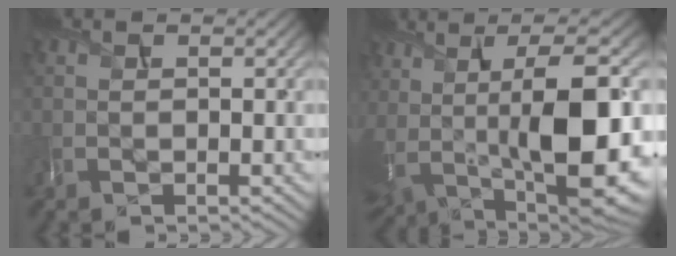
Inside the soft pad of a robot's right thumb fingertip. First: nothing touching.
{"total": 16.7, "force": [0.9, 6.7, 15.3], "torque": [-0.262, 0.000, 0.030]}